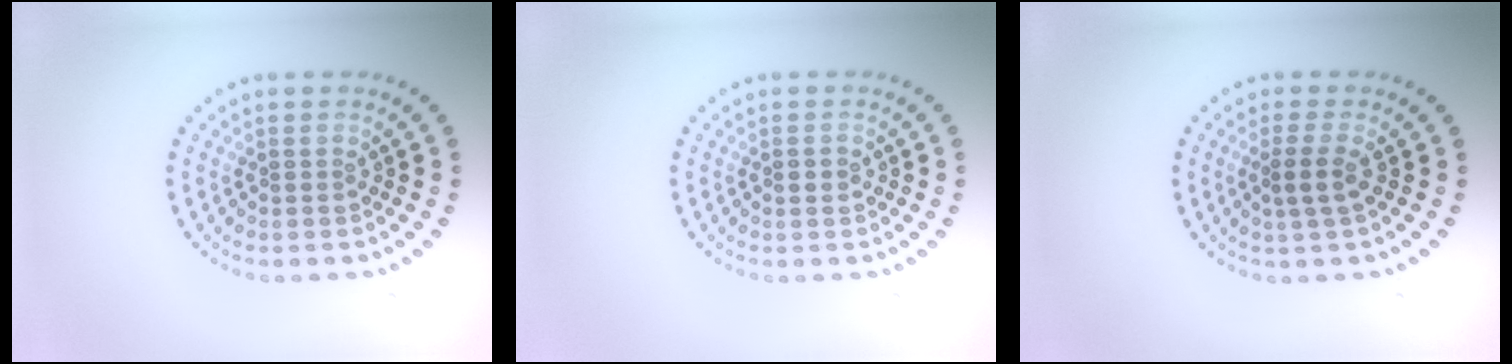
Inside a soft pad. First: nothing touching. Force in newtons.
{"total": 1.0, "press": 1.0, "slide": 0.0}
{"total": 1.8, "press": 1.5, "slide": 1.1}